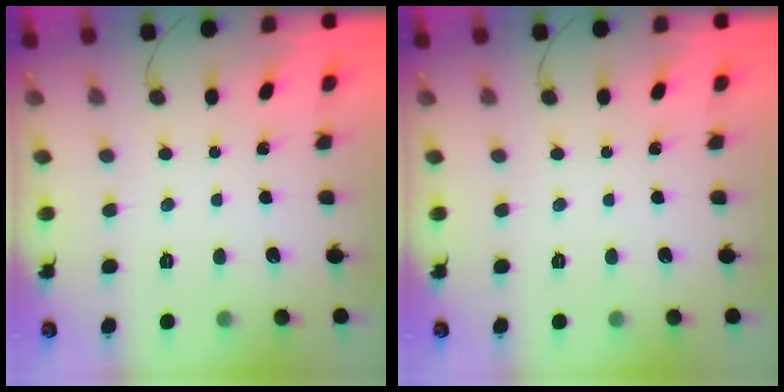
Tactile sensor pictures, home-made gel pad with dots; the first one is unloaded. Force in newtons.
{"total": 0.0}